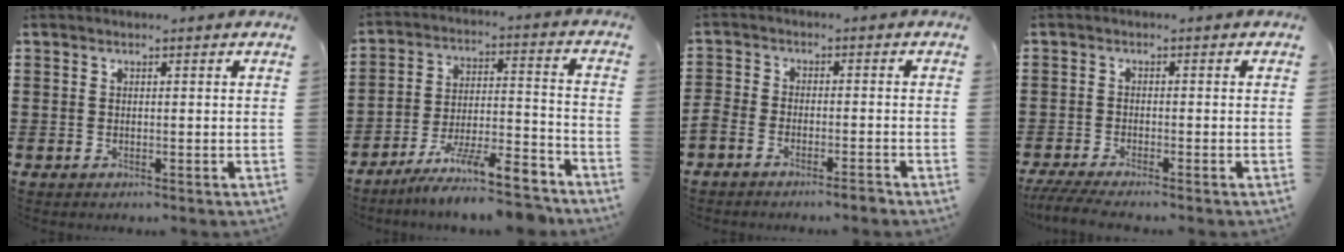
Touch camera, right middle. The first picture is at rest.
{"total": 9.9, "force": [-8.6, 1.4, 4.6], "torque": [-0.068, 0.018, -0.164]}
{"total": 3.1, "force": [-3.0, 0.6, 0.6], "torque": [-0.019, 0.002, -0.063]}
{"total": 2.8, "force": [-2.5, 0.0, 1.3], "torque": [-0.036, -0.012, -0.052]}